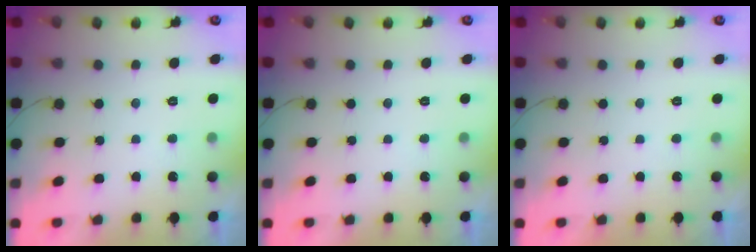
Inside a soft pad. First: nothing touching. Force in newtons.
{"total": 0.0}
{"total": 1.7, "press": 1.7, "slide": 0.0}